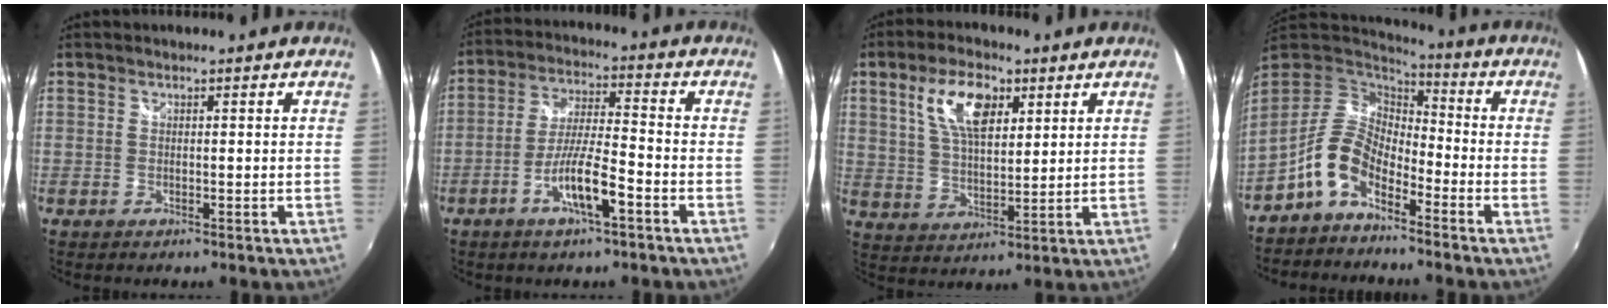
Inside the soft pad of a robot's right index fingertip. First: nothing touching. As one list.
[{"total": 9.1, "force": [-4.7, 1.1, 7.7], "torque": [-0.154, -0.002, -0.087]}, {"total": 10.3, "force": [4.6, 4.7, 7.9], "torque": [-0.154, 0.014, 0.087]}, {"total": 9.9, "force": [-6.0, 5.0, 6.1], "torque": [-0.123, 0.019, -0.124]}]